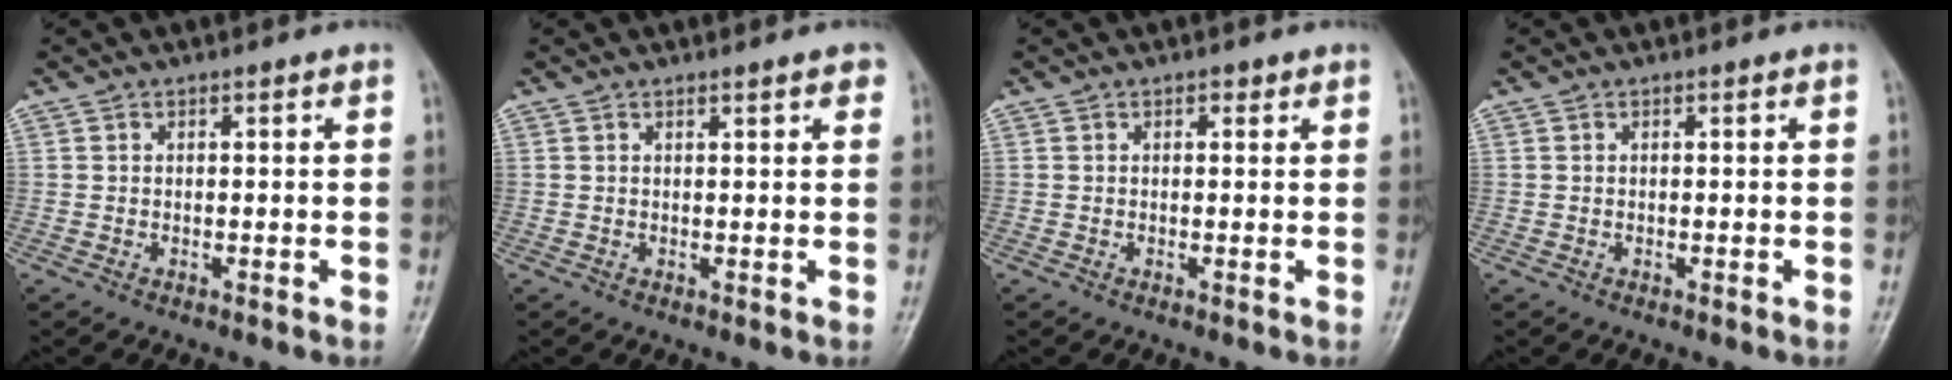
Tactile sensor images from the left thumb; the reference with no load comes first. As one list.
[{"total": 1.9, "force": [1.3, 0.5, 1.2], "torque": [-0.010, -0.003, 0.013]}, {"total": 1.0, "force": [0.6, 0.7, 0.5], "torque": [0.002, -0.002, 0.005]}, {"total": 0.0}]